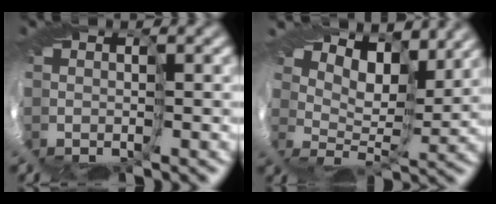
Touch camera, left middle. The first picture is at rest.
{"total": 6.3, "force": [5.9, 0.8, 2.2], "torque": [-0.038, 0.013, 0.057]}